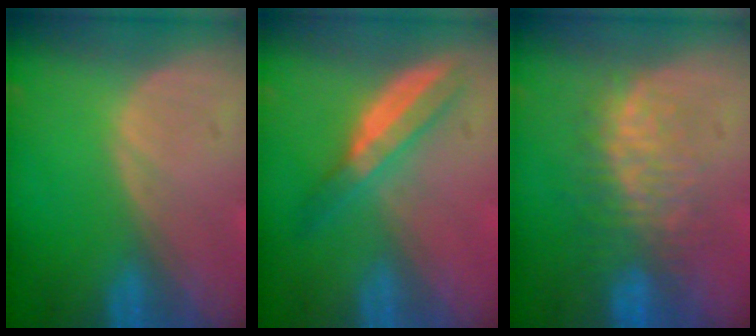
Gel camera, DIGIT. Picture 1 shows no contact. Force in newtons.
{"total": 5.9, "press": 5.2, "slide": 2.8}
{"total": 8.1, "press": 7.5, "slide": 3.1}